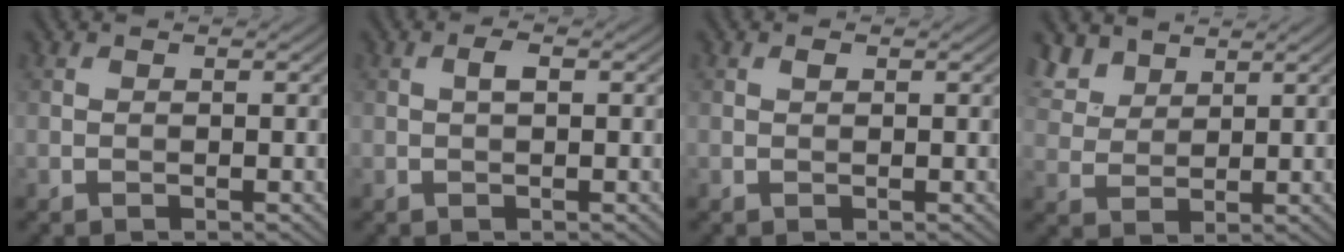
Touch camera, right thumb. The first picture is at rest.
{"total": 1.4, "force": [0.3, 0.5, 1.3], "torque": [-0.026, 0.004, 0.003]}
{"total": 0.6, "force": [0.3, 0.3, 0.4], "torque": [-0.007, 0.000, 0.006]}
{"total": 5.4, "force": [4.0, 2.8, 2.3], "torque": [-0.065, 0.003, 0.087]}